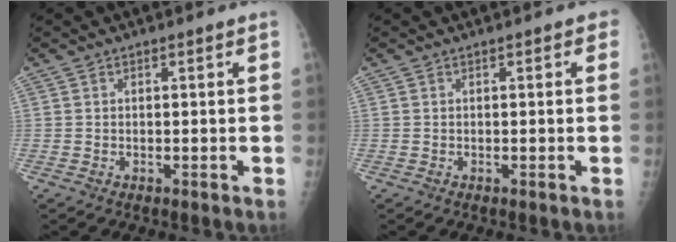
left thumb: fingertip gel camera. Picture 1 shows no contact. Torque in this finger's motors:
{"motor_torque": [1.57, 0.96, 0.37, -0.02, 0.00]}